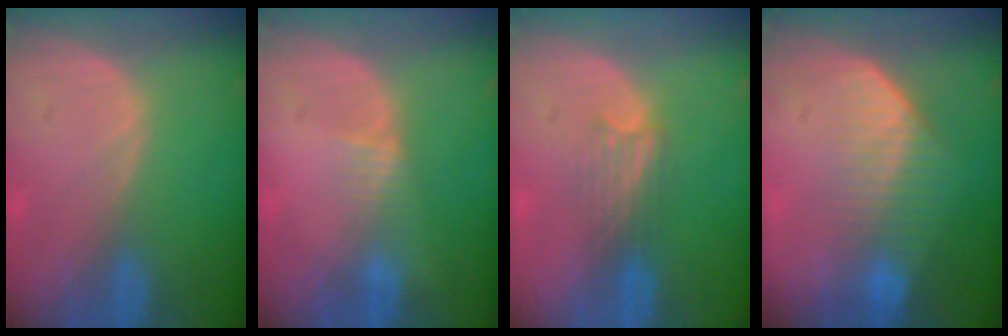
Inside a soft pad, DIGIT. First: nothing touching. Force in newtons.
{"total": 1.8, "press": 1.5, "slide": 1.0}
{"total": 3.3, "press": 2.9, "slide": 1.6}
{"total": 7.2, "press": 6.1, "slide": 3.8}